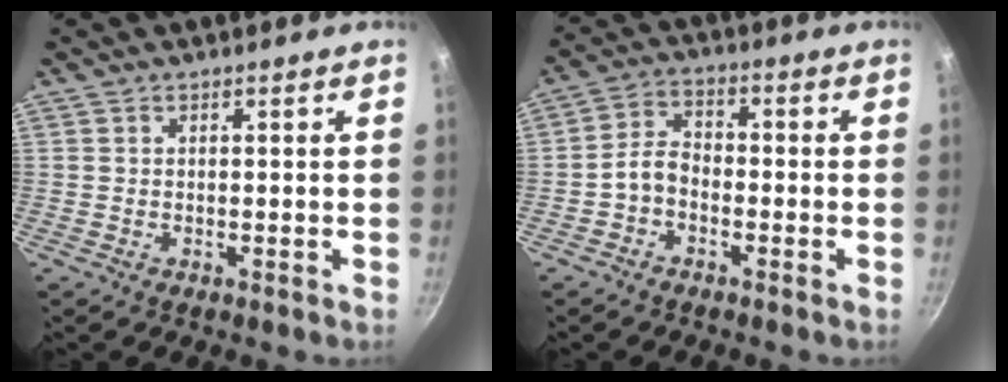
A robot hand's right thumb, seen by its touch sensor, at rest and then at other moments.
{"total": 4.9, "force": [-2.0, 3.3, 3.0], "torque": [-0.050, 0.032, -0.048]}